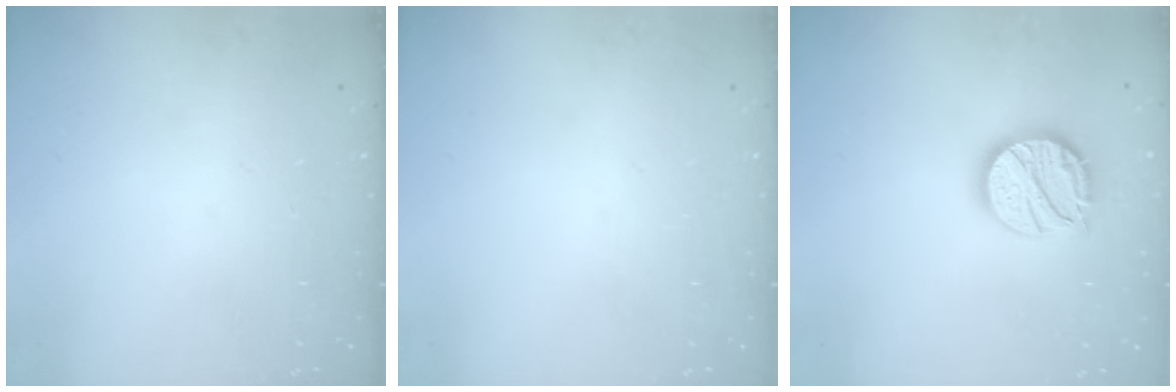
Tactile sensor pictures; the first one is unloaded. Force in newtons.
{"total": 0.0}
{"total": 15.0, "press": 15.0, "slide": 1.2}